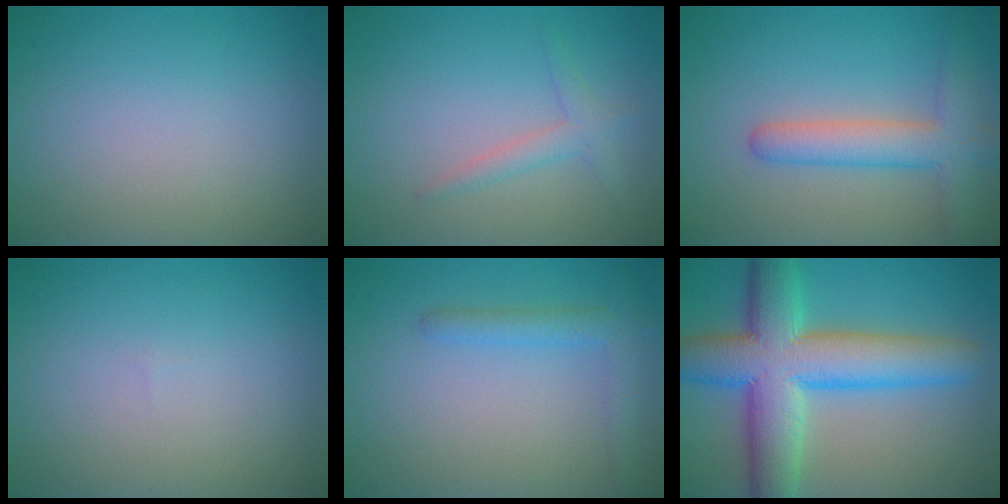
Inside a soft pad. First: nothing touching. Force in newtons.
{"total": 1.6, "press": 1.6, "slide": 0.0}
{"total": 4.8, "press": 4.8, "slide": 0.4}
{"total": 0.0}
{"total": 2.4, "press": 2.4, "slide": 0.2}
{"total": 10.8, "press": 10.8, "slide": 0.4}